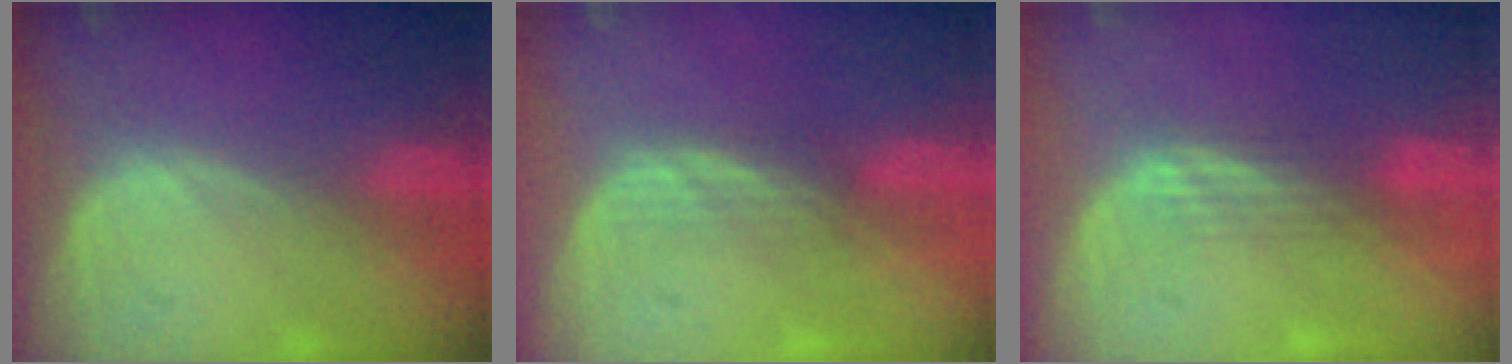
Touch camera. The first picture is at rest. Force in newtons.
{"total": 2.3, "press": 2.2, "slide": 0.6}
{"total": 3.0, "press": 2.5, "slide": 1.6}